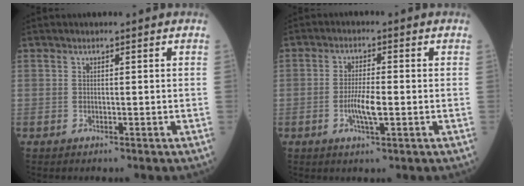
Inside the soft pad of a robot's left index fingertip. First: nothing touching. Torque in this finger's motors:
{"motor_torque": [0.86, 0.36, 0.14, 0.05]}